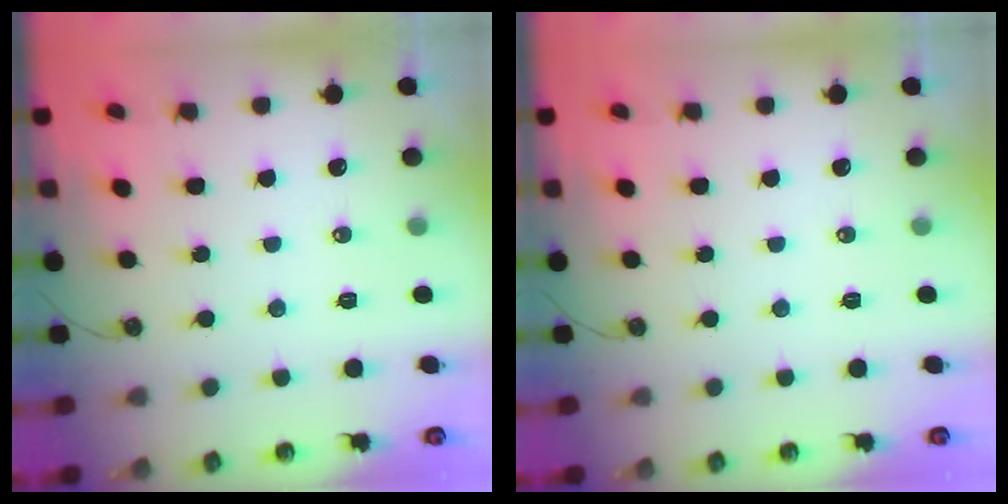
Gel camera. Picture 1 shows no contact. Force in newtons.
{"total": 0.0}